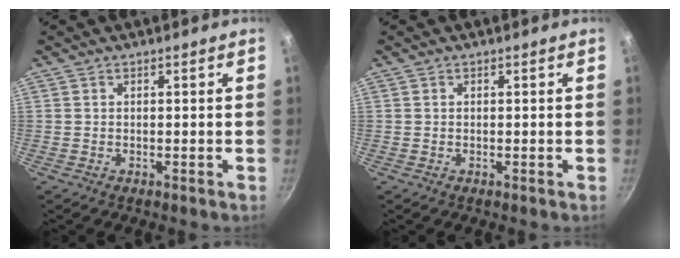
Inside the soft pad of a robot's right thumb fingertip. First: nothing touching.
{"total": 0.0}